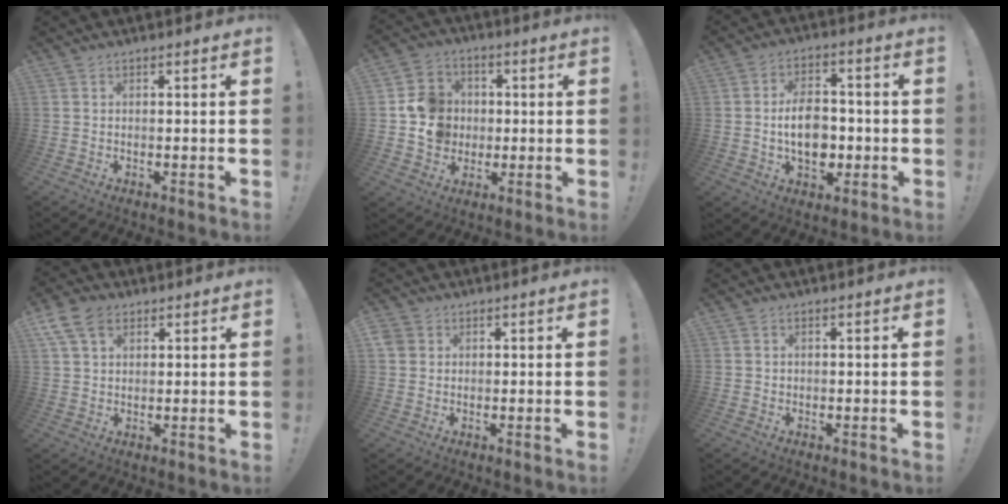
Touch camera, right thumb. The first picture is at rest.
{"total": 11.0, "force": [-0.2, 10.5, 3.2], "torque": [-0.024, 0.015, 0.008]}
{"total": 11.9, "force": [-1.4, 8.3, 8.4], "torque": [-0.139, 0.007, -0.022]}
{"total": 8.8, "force": [4.3, 5.6, 5.2], "torque": [-0.089, -0.004, 0.087]}
{"total": 3.0, "force": [1.1, 2.6, 0.9], "torque": [-0.014, 0.002, 0.023]}
{"total": 0.7, "force": [0.0, 0.7, 0.1], "torque": [-0.008, 0.005, 0.002]}